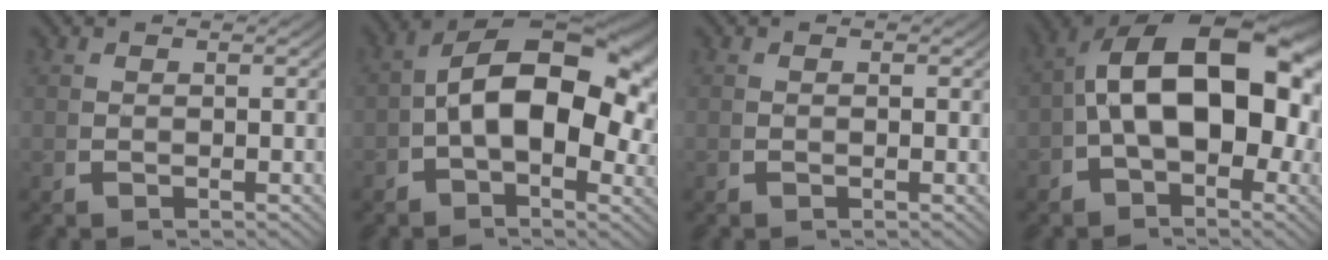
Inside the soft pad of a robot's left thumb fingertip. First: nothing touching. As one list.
[{"total": 14.9, "force": [0.5, 9.1, 11.8], "torque": [-0.174, -0.021, 0.002]}, {"total": 0.0}, {"total": 16.9, "force": [0.2, 10.7, 13.0], "torque": [-0.193, -0.031, 0.006]}]